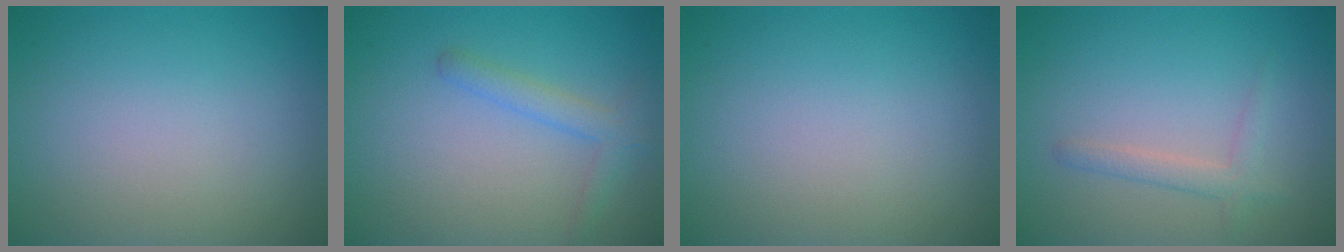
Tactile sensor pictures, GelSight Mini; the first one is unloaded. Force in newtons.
{"total": 2.0, "press": 2.0, "slide": 0.2}
{"total": 0.0}
{"total": 1.8, "press": 1.7, "slide": 0.1}